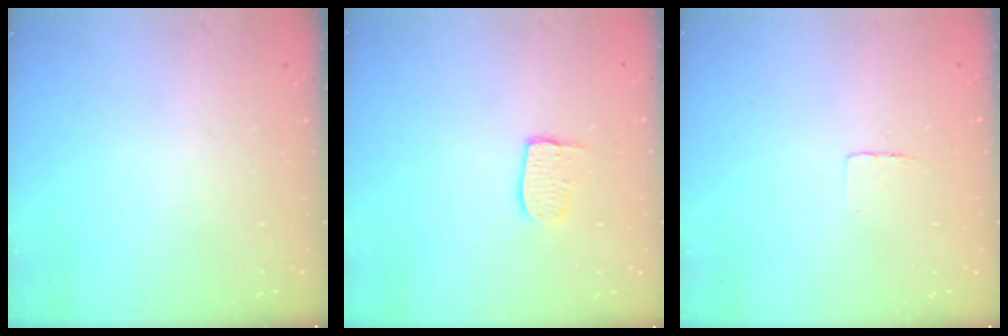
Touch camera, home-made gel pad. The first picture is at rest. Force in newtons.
{"total": 6.1, "press": 6.1, "slide": 0.5}
{"total": 3.0, "press": 3.0, "slide": 0.1}